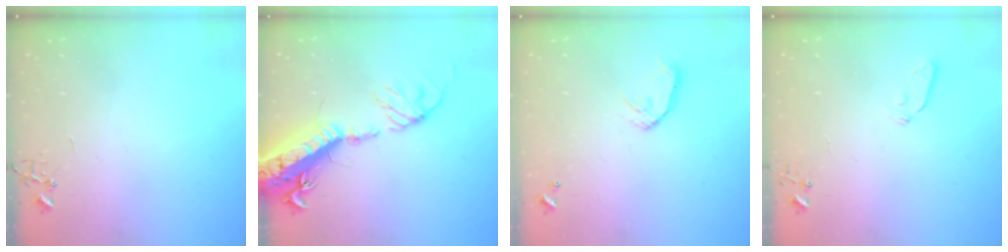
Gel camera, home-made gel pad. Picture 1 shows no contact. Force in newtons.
{"total": 23.1, "press": 22.6, "slide": 4.7}
{"total": 8.8, "press": 8.8, "slide": 0.6}
{"total": 3.9, "press": 3.8, "slide": 0.9}